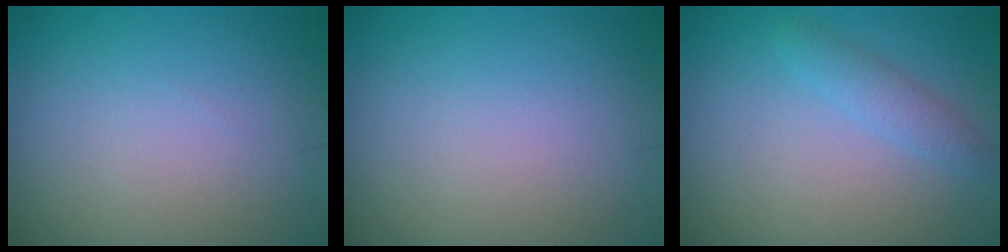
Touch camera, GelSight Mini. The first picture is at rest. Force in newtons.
{"total": 0.0}
{"total": 1.9, "press": 1.9, "slide": 0.1}